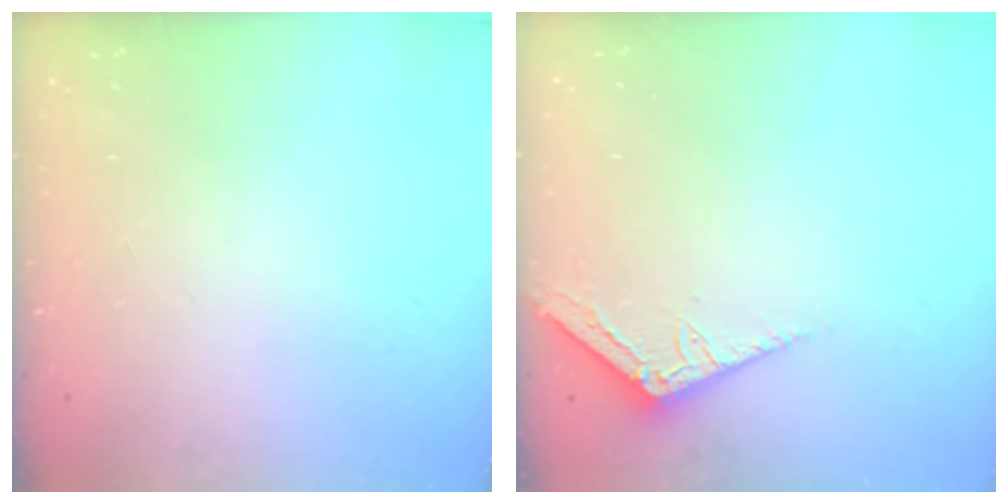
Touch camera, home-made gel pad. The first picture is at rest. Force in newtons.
{"total": 3.6, "press": 3.6, "slide": 0.4}